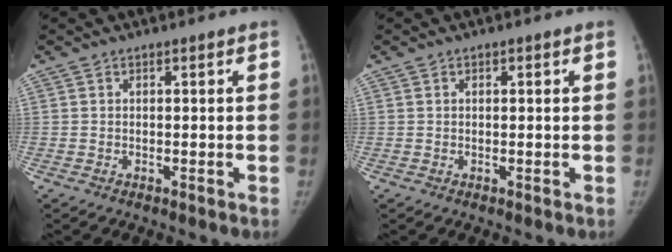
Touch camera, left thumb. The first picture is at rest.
{"total": 0.7, "force": [0.2, 0.3, 0.6], "torque": [-0.009, 0.002, 0.004]}